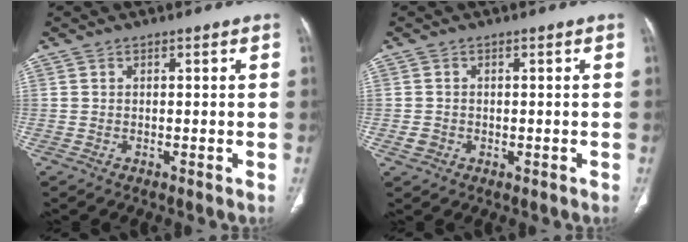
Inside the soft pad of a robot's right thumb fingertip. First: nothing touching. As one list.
[{"total": 1.7, "force": [-0.4, 1.5, 0.7], "torque": [-0.010, 0.006, -0.004]}]